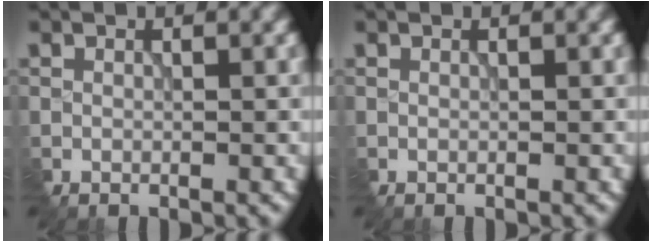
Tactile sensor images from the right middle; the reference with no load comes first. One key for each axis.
{"total": 0.0}